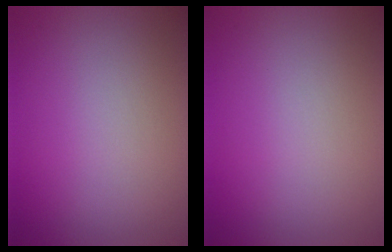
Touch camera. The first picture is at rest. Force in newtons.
{"total": 0.0}